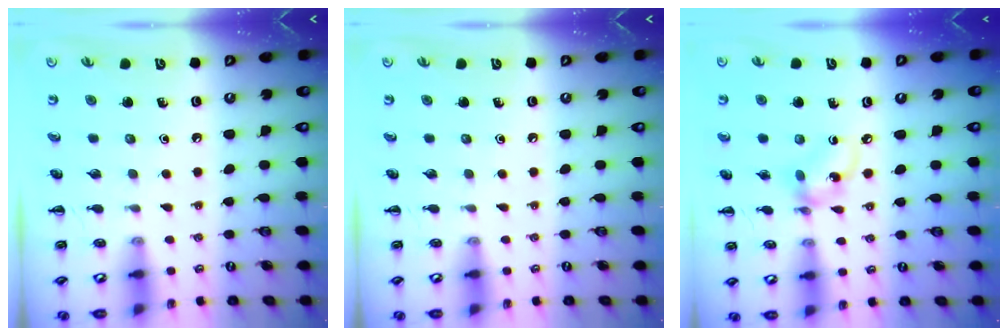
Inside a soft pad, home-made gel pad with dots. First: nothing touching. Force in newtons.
{"total": 0.0}
{"total": 7.4, "press": 7.3, "slide": 1.2}